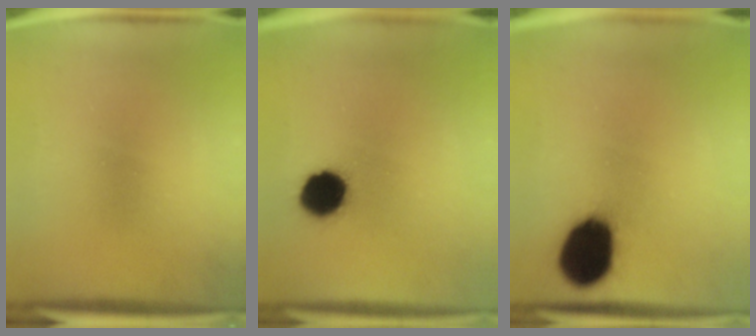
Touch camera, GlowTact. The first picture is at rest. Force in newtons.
{"total": 11.5}
{"total": 17.9}